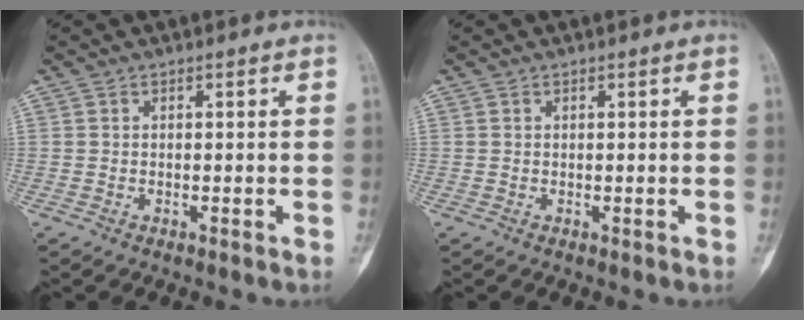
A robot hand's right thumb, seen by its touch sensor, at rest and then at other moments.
{"total": 0.0}